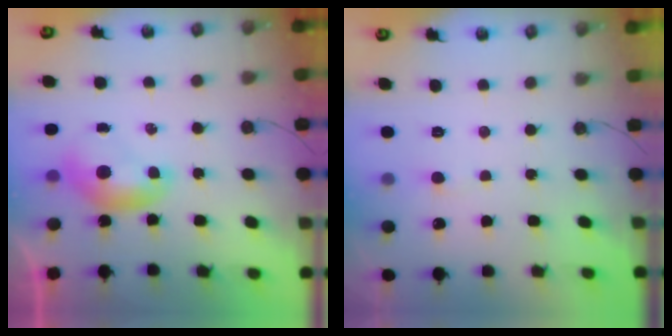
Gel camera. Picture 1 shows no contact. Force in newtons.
{"total": 0.7, "press": 0.6, "slide": 0.4}